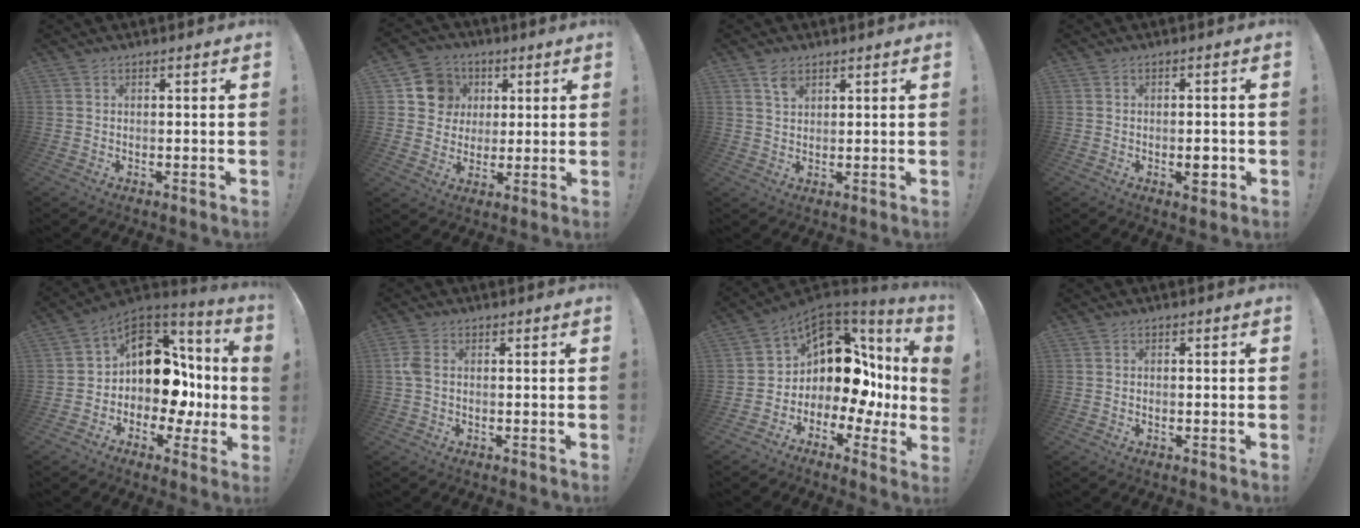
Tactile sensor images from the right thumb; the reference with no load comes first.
{"total": 11.1, "force": [2.8, 10.3, 2.8], "torque": [-0.027, -0.006, 0.059]}
{"total": 3.5, "force": [2.3, 2.0, 1.7], "torque": [-0.024, -0.011, 0.041]}
{"total": 3.7, "force": [-1.4, 1.5, 3.1], "torque": [-0.036, 0.006, -0.023]}
{"total": 16.5, "force": [1.2, 12.5, 10.6], "torque": [-0.137, -0.004, 0.031]}
{"total": 2.9, "force": [0.2, 1.6, 2.4], "torque": [-0.052, 0.004, 0.004]}
{"total": 12.2, "force": [3.3, 8.5, 8.0], "torque": [-0.113, -0.039, 0.066]}
{"total": 0.8, "force": [-0.6, 0.2, 0.6], "torque": [-0.018, 0.003, -0.008]}